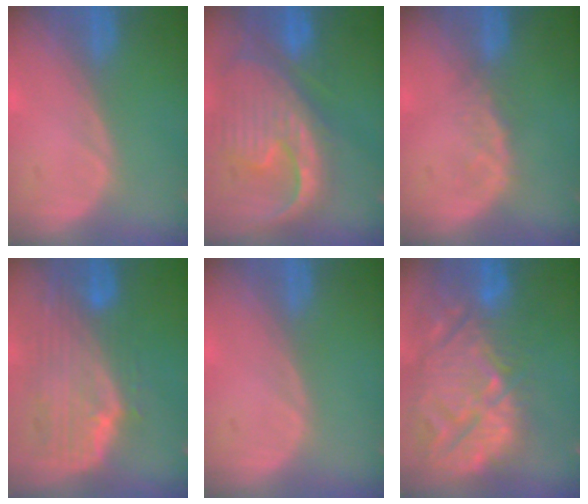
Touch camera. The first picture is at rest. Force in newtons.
{"total": 12.8, "press": 11.0, "slide": 6.6}
{"total": 1.9, "press": 1.9, "slide": 0.3}
{"total": 9.9, "press": 8.8, "slide": 4.5}
{"total": 0.0}
{"total": 15.2, "press": 13.1, "slide": 7.8}